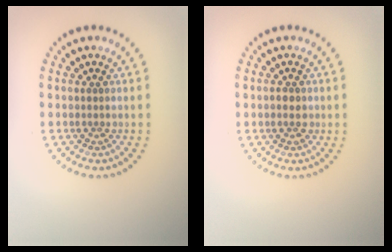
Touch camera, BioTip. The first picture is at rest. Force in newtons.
{"total": 1.4, "press": 1.3, "slide": 0.3}